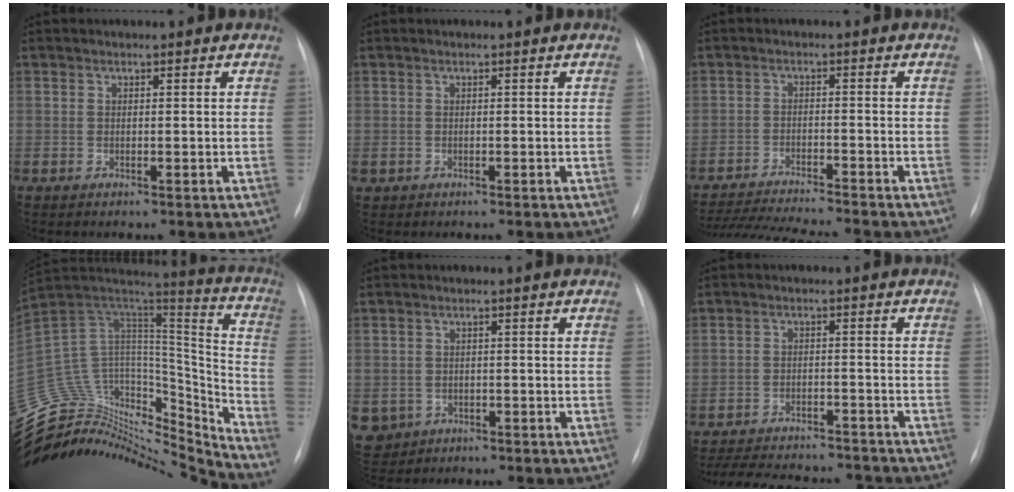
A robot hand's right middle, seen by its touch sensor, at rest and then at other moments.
{"total": 0.7, "force": [-0.3, 0.7, 0.2], "torque": [-0.007, 0.003, 0.002]}
{"total": 13.2, "force": [-12.2, -0.2, 5.1], "torque": [-0.077, -0.015, -0.188]}
{"total": 32.6, "force": [-31.0, 6.3, 7.7], "torque": [-0.142, 0.034, -0.469]}
{"total": 6.3, "force": [-2.8, 5.5, 1.4], "torque": [-0.042, 0.002, -0.038]}
{"total": 16.1, "force": [-14.6, 3.9, 5.4], "torque": [-0.122, -0.006, -0.201]}